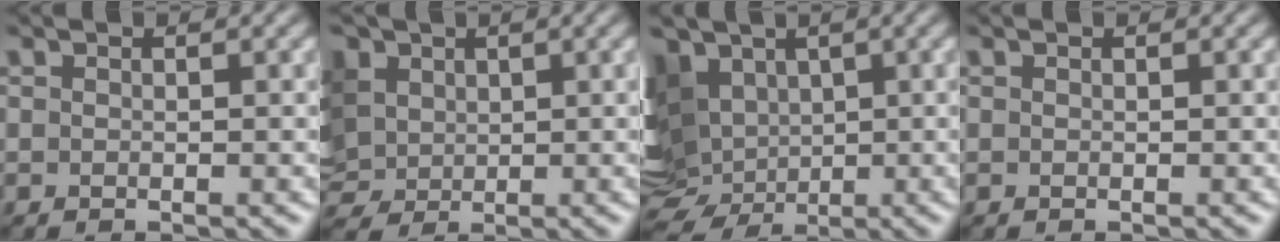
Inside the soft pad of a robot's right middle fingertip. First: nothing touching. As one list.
[{"total": 10.4, "force": [3.4, 7.4, 6.4], "torque": [-0.176, 0.034, 0.054]}, {"total": 9.4, "force": [1.1, 6.9, 6.2], "torque": [-0.139, 0.002, 0.014]}, {"total": 0.0}]